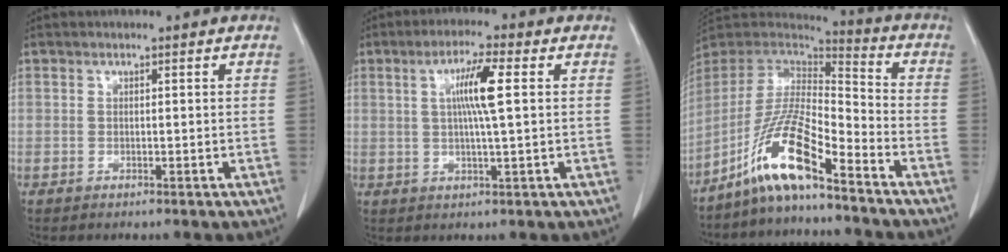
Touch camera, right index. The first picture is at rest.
{"total": 6.4, "force": [1.3, -0.2, 6.3], "torque": [-0.114, 0.003, 0.022]}
{"total": 13.1, "force": [-9.0, 1.1, 9.5], "torque": [-0.191, 0.000, -0.171]}